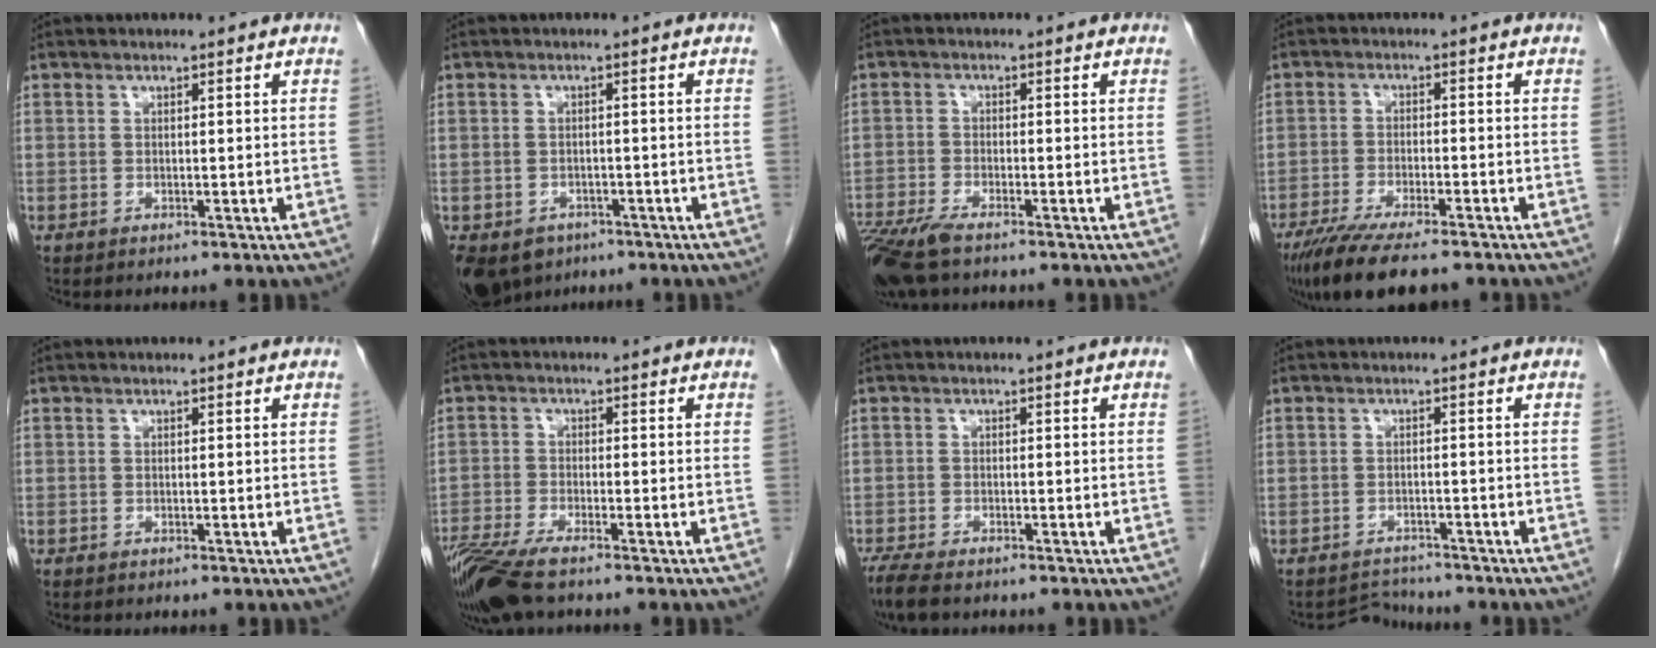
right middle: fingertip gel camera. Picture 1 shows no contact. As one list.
[{"total": 10.6, "force": [-5.8, 8.1, 3.7], "torque": [-0.107, -0.009, -0.076]}, {"total": 7.8, "force": [-5.9, 1.8, 4.8], "torque": [-0.095, -0.018, -0.110]}, {"total": 11.7, "force": [-9.3, 2.0, 6.8], "torque": [-0.109, -0.024, -0.149]}, {"total": 0.0}, {"total": 9.1, "force": [-6.9, 1.5, 5.6], "torque": [-0.110, -0.020, -0.128]}, {"total": 4.4, "force": [-3.6, 1.0, 2.3], "torque": [-0.050, -0.014, -0.063]}, {"total": 2.9, "force": [-2.5, 0.4, -1.3], "torque": [0.022, -0.003, -0.040]}]